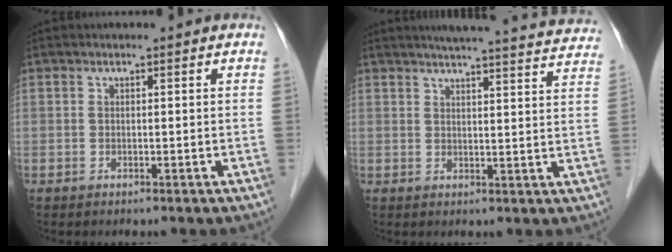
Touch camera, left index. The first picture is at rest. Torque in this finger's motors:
{"motor_torque": [0.46, -0.87, -0.02, -0.01]}